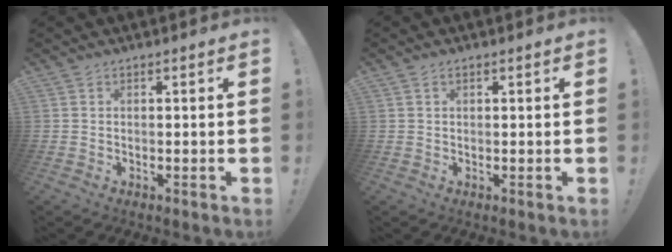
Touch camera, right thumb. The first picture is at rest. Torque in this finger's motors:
{"motor_torque": [-0.19, -0.26, 0.10, -0.07, 0.05]}